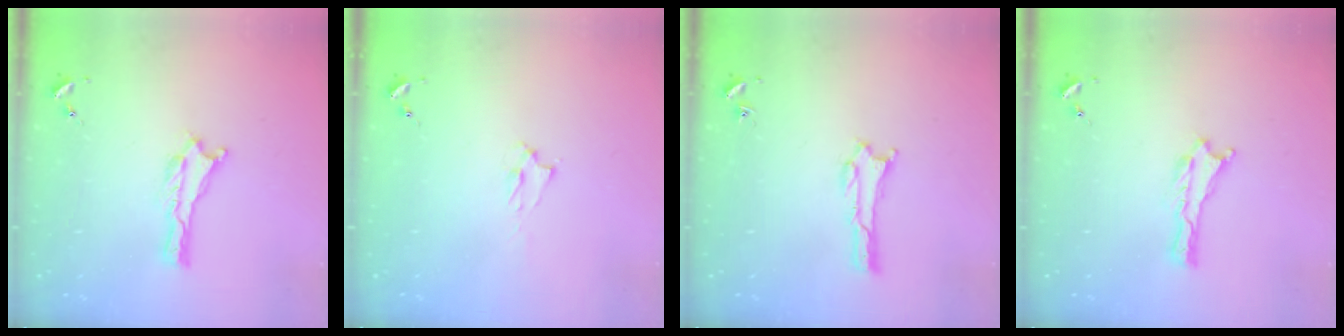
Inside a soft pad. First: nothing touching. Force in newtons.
{"total": 1.4, "press": 1.3, "slide": 0.3}
{"total": 0.8, "press": 0.8, "slide": 0.2}
{"total": 0.0}